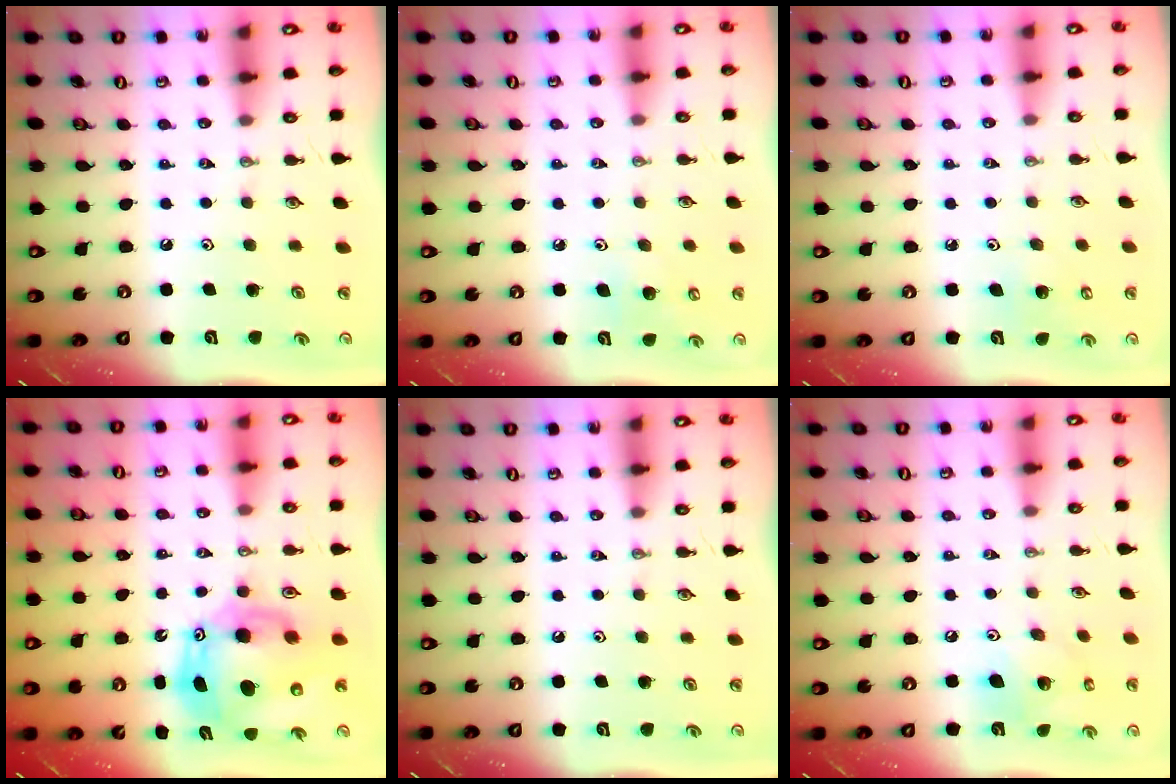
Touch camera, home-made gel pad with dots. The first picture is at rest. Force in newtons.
{"total": 8.2, "press": 8.0, "slide": 1.6}
{"total": 4.2, "press": 4.2, "slide": 0.4}
{"total": 14.4, "press": 14.2, "slide": 2.3}
{"total": 0.0}
{"total": 11.3, "press": 11.2, "slide": 1.0}